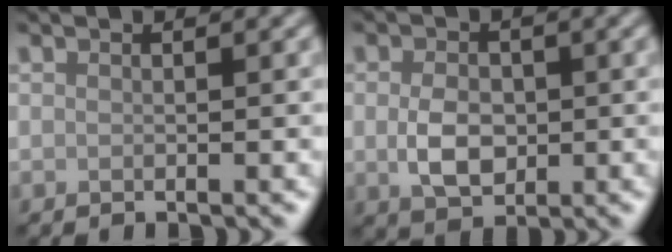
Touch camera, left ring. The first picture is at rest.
{"total": 3.6, "force": [-0.2, 2.5, 2.5], "torque": [-0.053, -0.002, -0.005]}